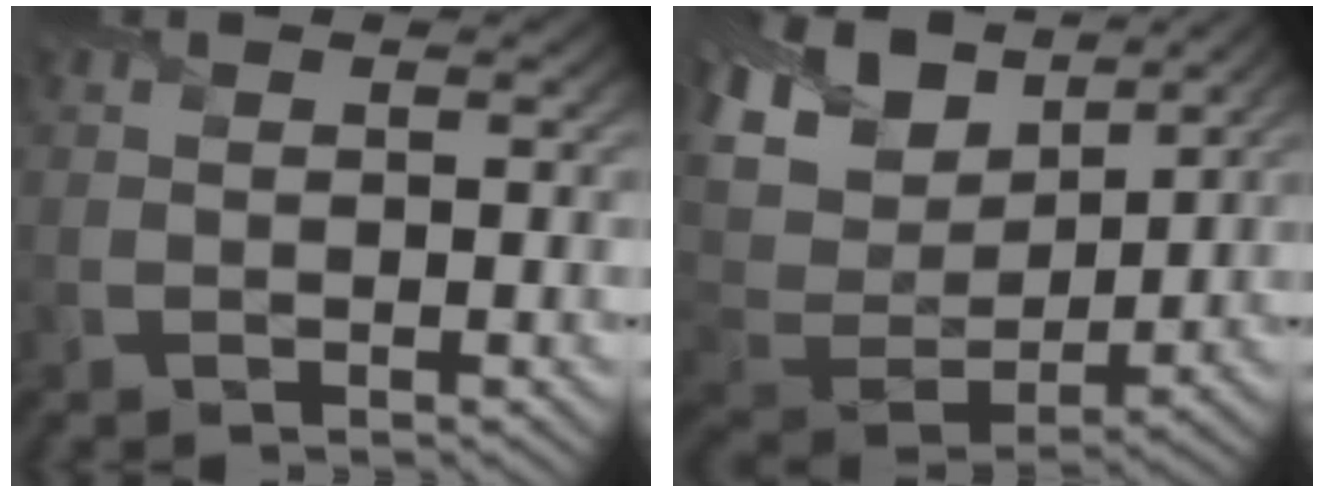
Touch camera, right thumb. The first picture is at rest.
{"total": 14.2, "force": [7.7, 8.6, 8.3], "torque": [-0.233, 0.041, 0.139]}